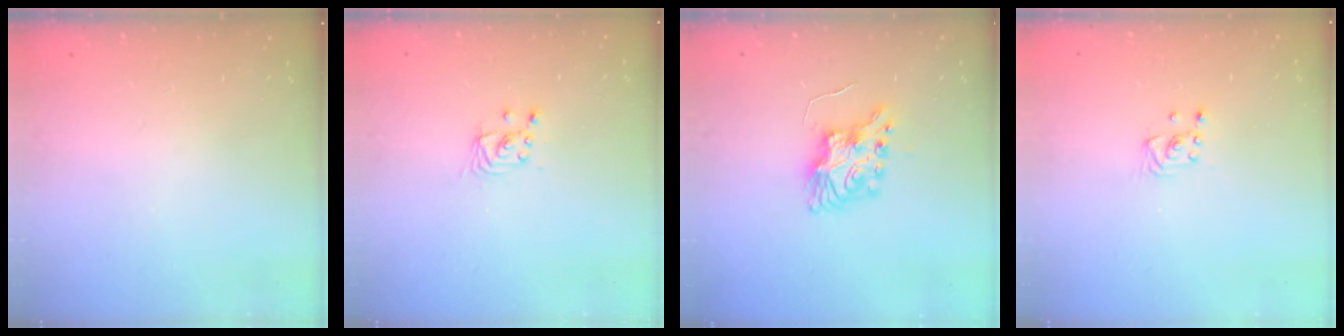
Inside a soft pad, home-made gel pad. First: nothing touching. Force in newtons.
{"total": 2.9, "press": 2.9, "slide": 0.2}
{"total": 9.8, "press": 9.8, "slide": 0.9}
{"total": 3.1, "press": 2.8, "slide": 1.3}